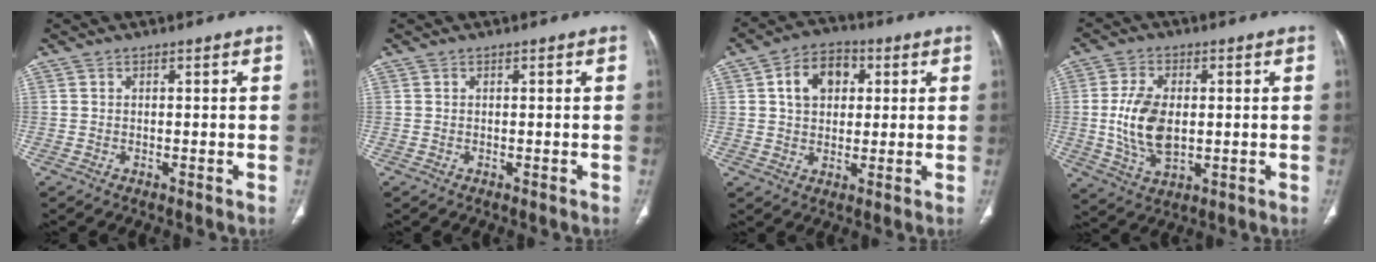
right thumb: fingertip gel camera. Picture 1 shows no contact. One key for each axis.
{"total": 0.0}
{"total": 9.3, "fx": 2.5, "fy": 6.8, "fz": 5.9, "tx": -0.070, "ty": 0.006, "tz": 0.035}
{"total": 10.8, "fx": 0.0, "fy": 6.3, "fz": 8.7, "tx": -0.169, "ty": -0.006, "tz": 0.008}